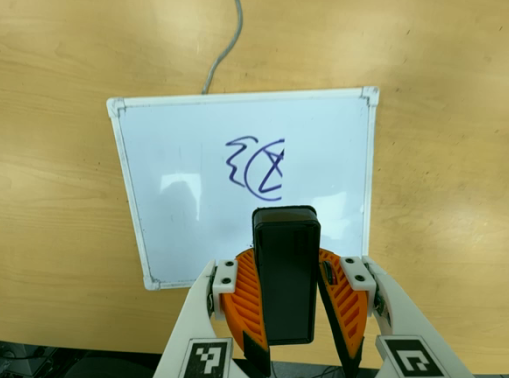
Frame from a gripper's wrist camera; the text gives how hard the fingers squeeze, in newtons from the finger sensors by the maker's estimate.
{"total": 10.5, "left": 10.9, "right": 10.0}